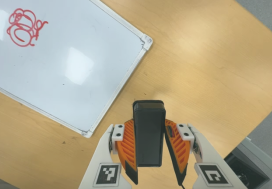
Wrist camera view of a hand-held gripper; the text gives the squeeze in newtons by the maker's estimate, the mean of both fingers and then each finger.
{"total": 6.0, "left": 4.8, "right": 7.3}